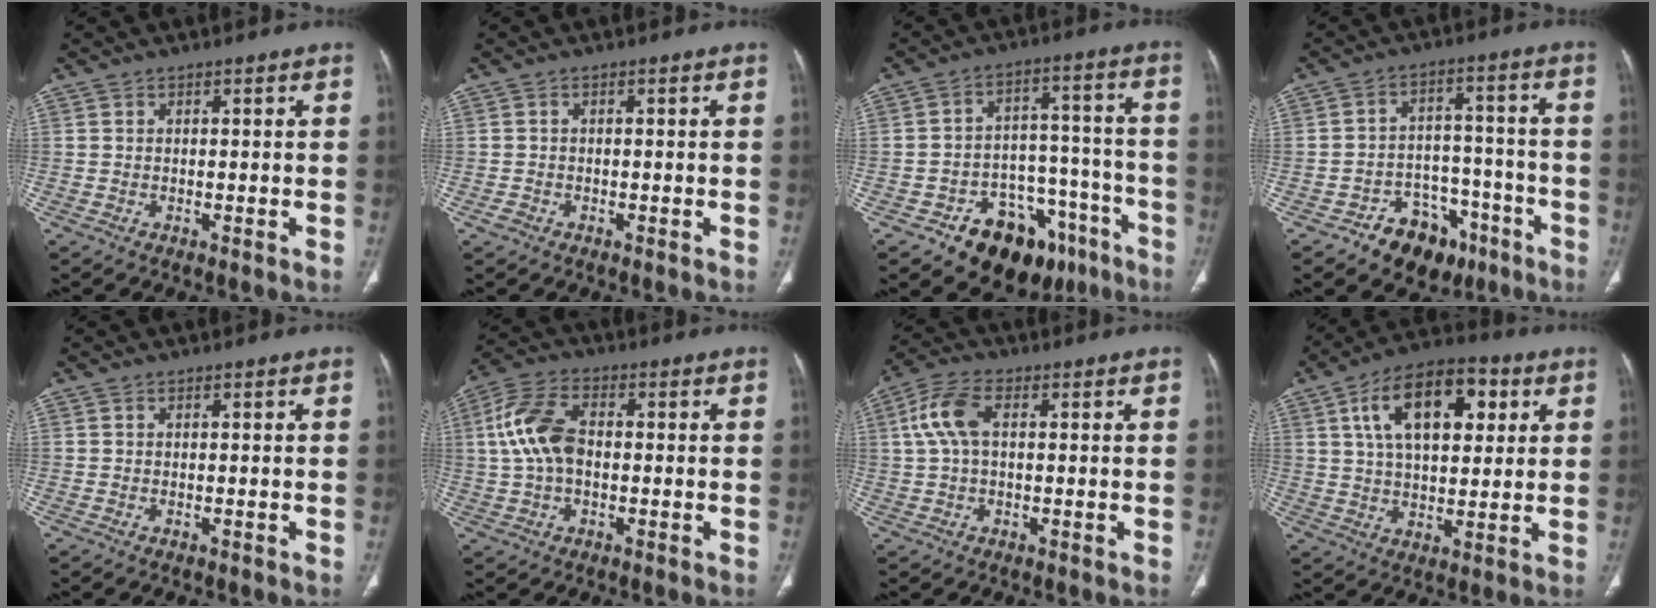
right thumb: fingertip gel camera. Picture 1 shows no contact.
{"total": 1.2, "force": [-0.7, 0.9, 0.4], "torque": [-0.009, 0.003, -0.013]}
{"total": 17.7, "force": [-11.0, 10.9, 8.6], "torque": [-0.070, 0.101, -0.154]}
{"total": 11.3, "force": [-7.1, 7.7, 4.3], "torque": [-0.022, 0.070, -0.099]}
{"total": 0.0}
{"total": 10.6, "force": [0.5, 6.5, 8.4], "torque": [-0.178, 0.023, 0.006]}
{"total": 7.6, "force": [1.3, 4.1, 6.2], "torque": [-0.140, 0.022, 0.025]}
{"total": 17.3, "force": [5.9, 9.3, 13.4], "torque": [-0.190, 0.003, 0.094]}